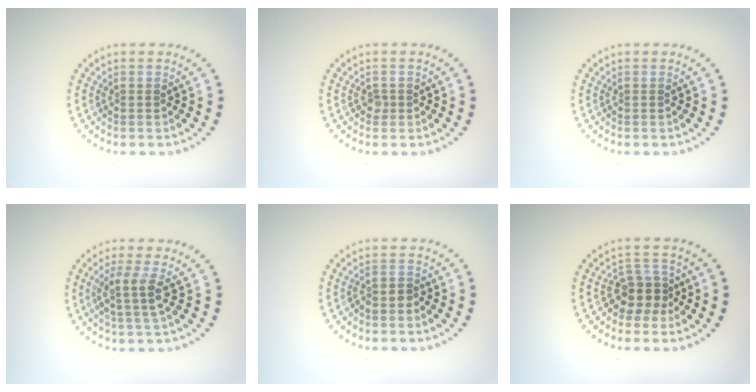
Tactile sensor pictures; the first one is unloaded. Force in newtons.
{"total": 0.6, "press": 0.5, "slide": 0.4}
{"total": 0.0}
{"total": 2.8, "press": 2.2, "slide": 1.6}
{"total": 1.1, "press": 0.8, "slide": 0.8}
{"total": 2.8, "press": 2.4, "slide": 1.5}